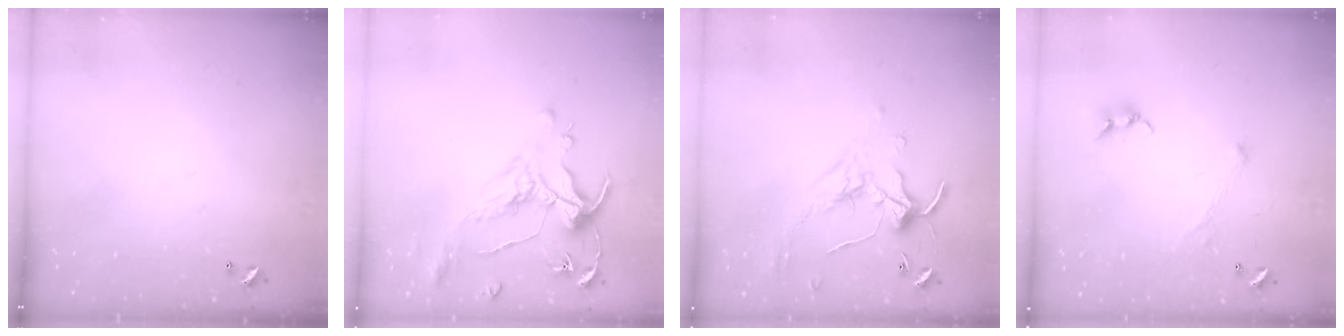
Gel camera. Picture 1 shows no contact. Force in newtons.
{"total": 0.9, "press": 0.2, "slide": 0.9}
{"total": 0.0}
{"total": 0.0}